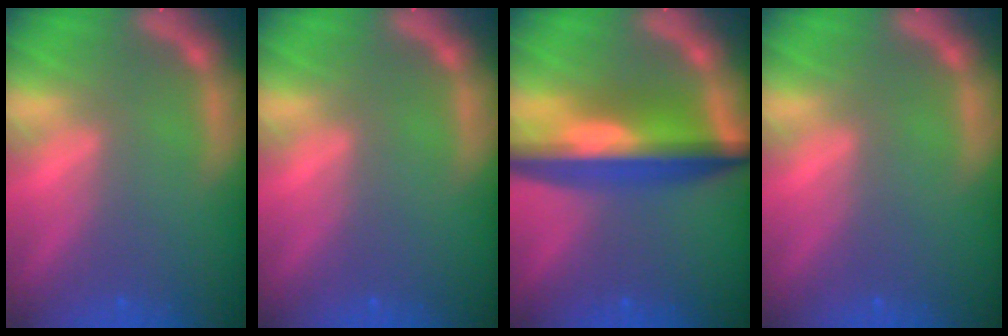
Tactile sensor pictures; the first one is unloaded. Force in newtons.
{"total": 0.0}
{"total": 9.6}
{"total": 0.0}